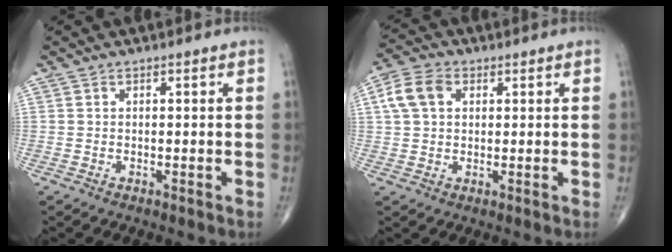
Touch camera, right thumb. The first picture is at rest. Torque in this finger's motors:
{"motor_torque": [0.06, 0.06, 0.34, 0.24, 0.05]}